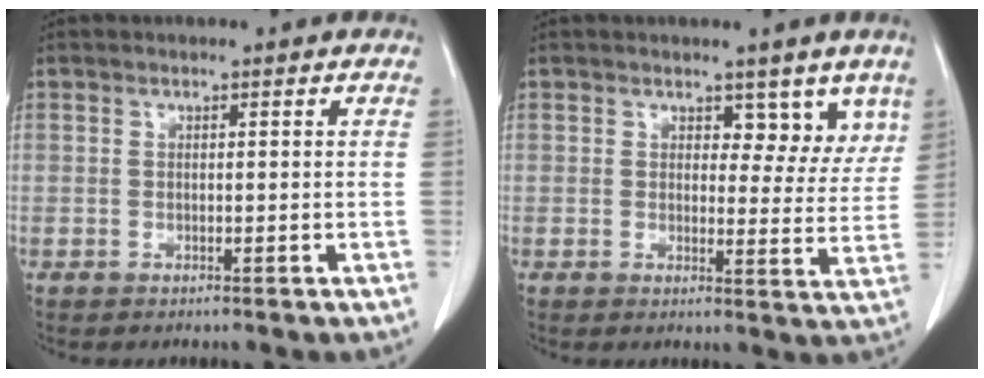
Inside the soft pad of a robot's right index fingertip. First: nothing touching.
{"total": 5.6, "force": [3.8, 3.0, 2.7], "torque": [-0.007, -0.009, 0.043]}